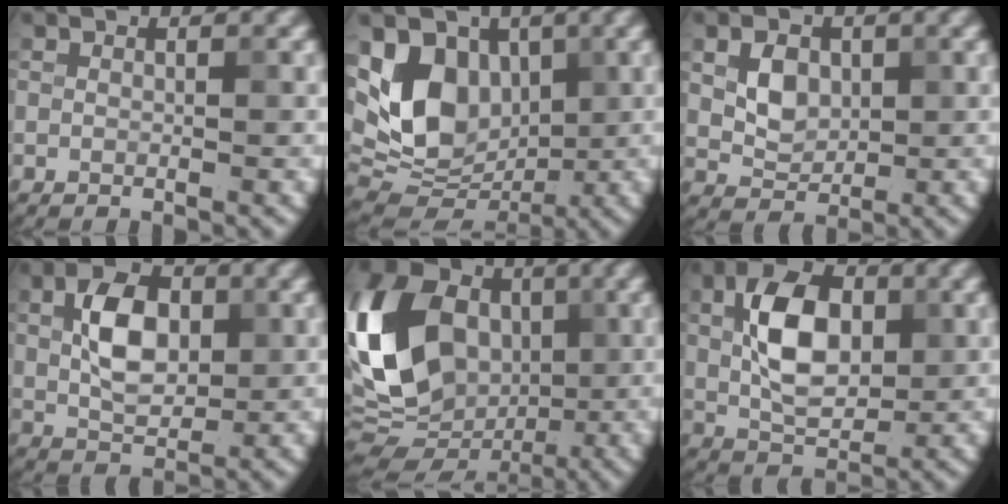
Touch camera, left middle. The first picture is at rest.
{"total": 9.7, "force": [1.3, 7.0, 6.5], "torque": [-0.121, -0.002, 0.020]}
{"total": 3.1, "force": [0.6, 2.3, 2.0], "torque": [-0.036, -0.001, 0.012]}
{"total": 5.6, "force": [0.8, 3.4, 4.3], "torque": [-0.078, 0.005, 0.011]}
{"total": 14.9, "force": [0.5, 11.5, 9.5], "torque": [-0.208, 0.006, 0.005]}
{"total": 7.3, "force": [0.9, 4.3, 5.9], "torque": [-0.104, 0.007, 0.013]}